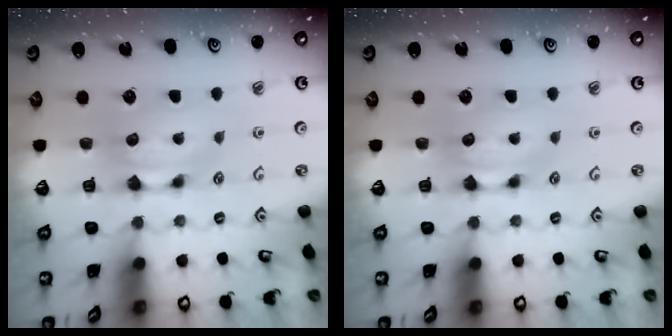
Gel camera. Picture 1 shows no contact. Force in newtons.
{"total": 0.0}